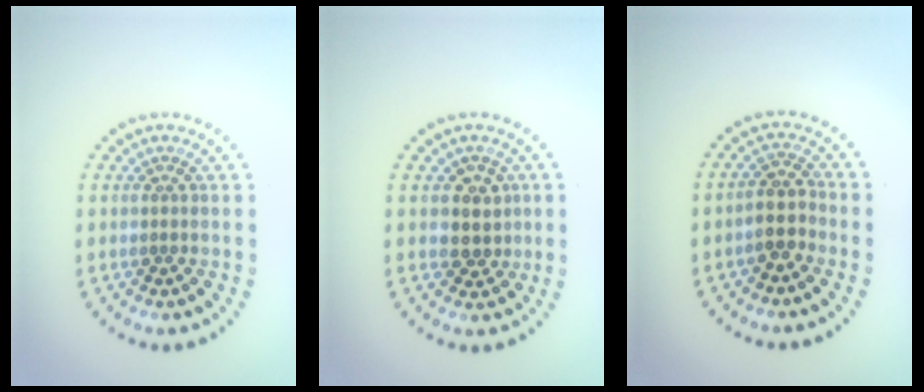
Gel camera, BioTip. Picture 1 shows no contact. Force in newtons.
{"total": 2.4, "press": 2.3, "slide": 1.0}
{"total": 2.5, "press": 2.2, "slide": 1.2}